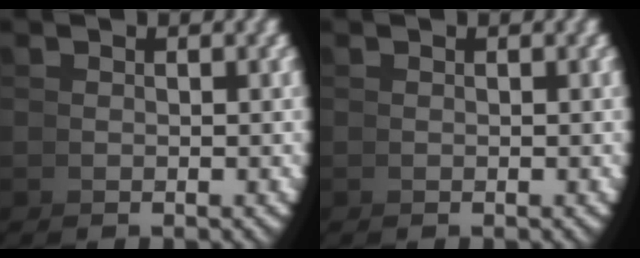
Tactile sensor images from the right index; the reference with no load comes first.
{"total": 0.0}